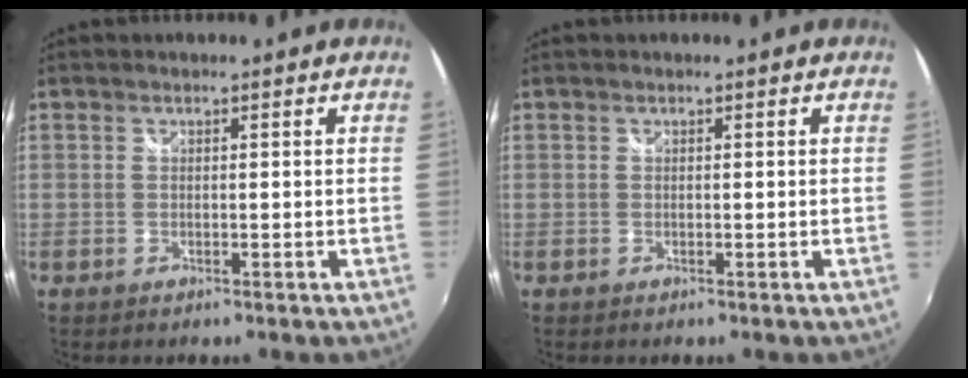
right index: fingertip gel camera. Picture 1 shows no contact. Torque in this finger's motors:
{"motor_torque": [0.03, 0.04, 0.00, 0.00]}